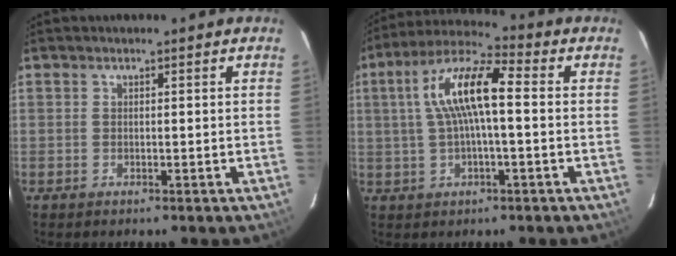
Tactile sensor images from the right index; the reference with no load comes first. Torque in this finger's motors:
{"motor_torque": [0.68, -0.17, 0.65, 0.21]}